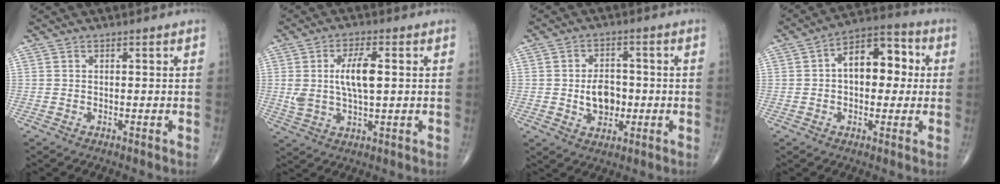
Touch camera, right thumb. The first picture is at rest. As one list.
[{"total": 8.9, "force": [1.4, 3.6, 8.0], "torque": [-0.155, 0.001, 0.027]}, {"total": 7.2, "force": [-0.8, 5.1, 5.1], "torque": [-0.057, 0.007, -0.011]}, {"total": 12.1, "force": [1.4, 7.3, 9.5], "torque": [-0.107, 0.029, 0.011]}]